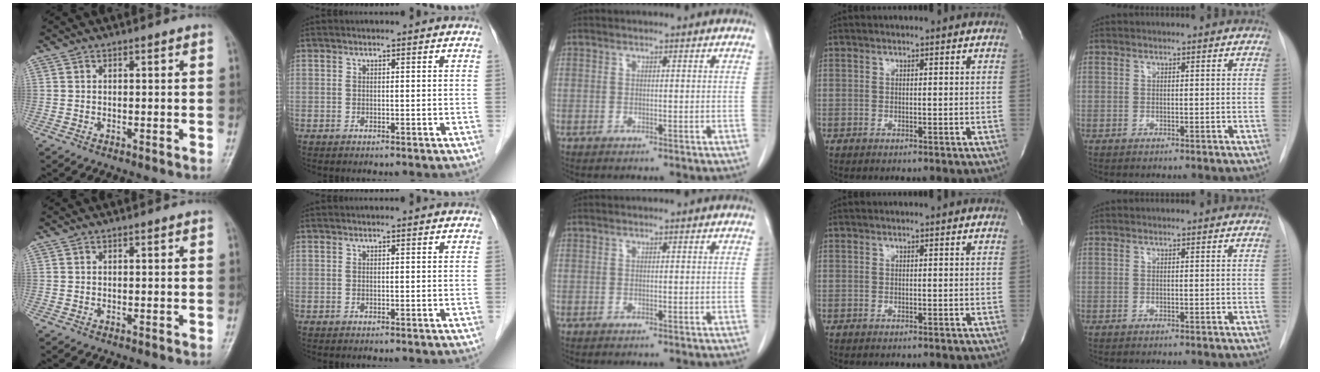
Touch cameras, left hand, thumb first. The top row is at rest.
{}